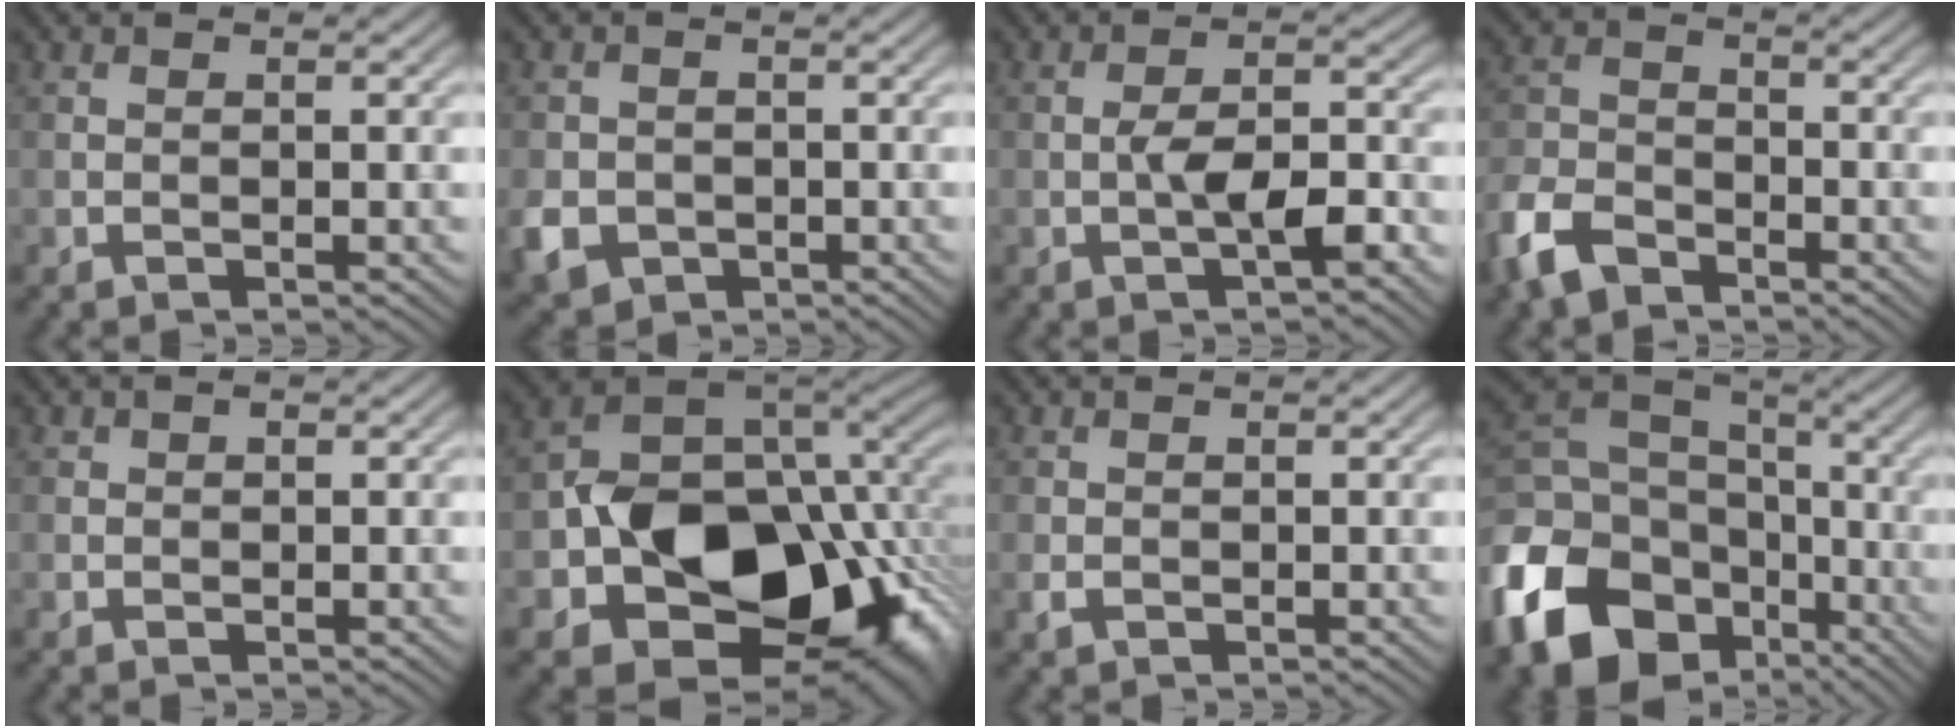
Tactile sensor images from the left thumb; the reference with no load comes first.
{"total": 4.3, "force": [-1.7, 3.5, 1.8], "torque": [-0.047, -0.011, -0.039]}
{"total": 5.1, "force": [-1.7, 1.7, 4.5], "torque": [-0.078, 0.009, -0.032]}
{"total": 7.6, "force": [-5.3, 3.9, 3.7], "torque": [-0.091, -0.007, -0.123]}
{"total": 0.9, "force": [0.4, 0.6, 0.5], "torque": [-0.009, 0.002, 0.004]}
{"total": 19.9, "force": [-5.1, 14.8, 12.2], "torque": [-0.227, -0.053, -0.053]}
{"total": 1.0, "force": [-0.3, 0.8, 0.6], "torque": [-0.015, -0.003, -0.005]}
{"total": 19.7, "force": [-8.5, 14.3, 10.5], "torque": [-0.292, -0.042, -0.153]}